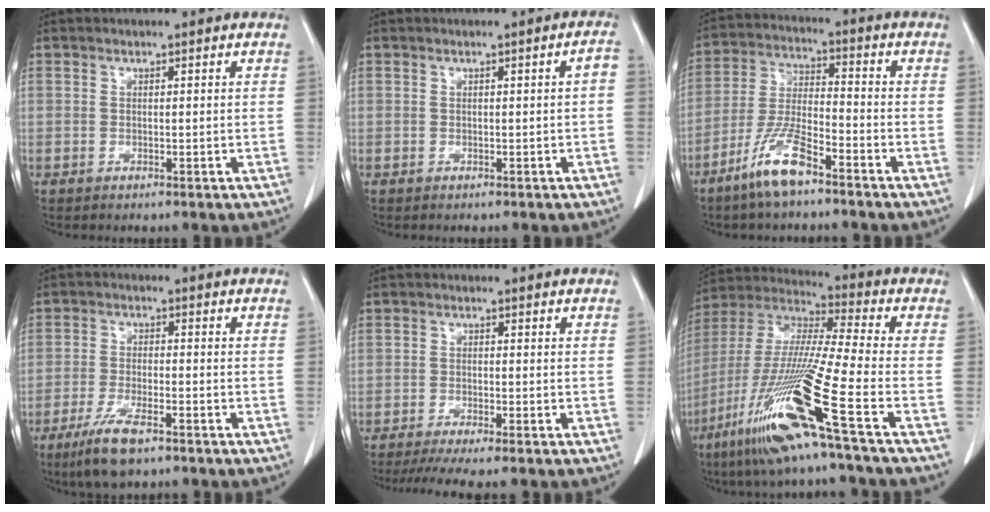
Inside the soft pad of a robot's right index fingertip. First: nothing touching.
{"total": 1.4, "force": [-0.3, 0.2, 1.4], "torque": [-0.011, 0.002, -0.002]}
{"total": 9.1, "force": [-6.1, 1.5, 6.6], "torque": [-0.138, -0.013, -0.121]}
{"total": 7.1, "force": [-4.7, 1.3, 5.2], "torque": [-0.101, -0.014, -0.079]}
{"total": 6.3, "force": [-5.3, -0.4, 3.5], "torque": [-0.046, -0.013, -0.085]}
{"total": 20.7, "force": [-10.0, -1.2, 18.1], "torque": [-0.400, -0.053, -0.199]}